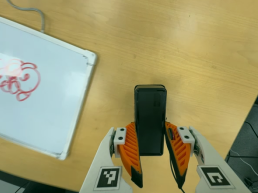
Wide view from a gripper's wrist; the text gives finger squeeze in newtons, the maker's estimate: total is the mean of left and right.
{"total": 5.2, "left": 3.5, "right": 6.9}